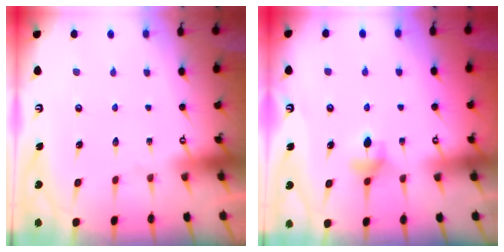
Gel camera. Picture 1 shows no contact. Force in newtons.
{"total": 5.3, "press": 5.2, "slide": 0.8}